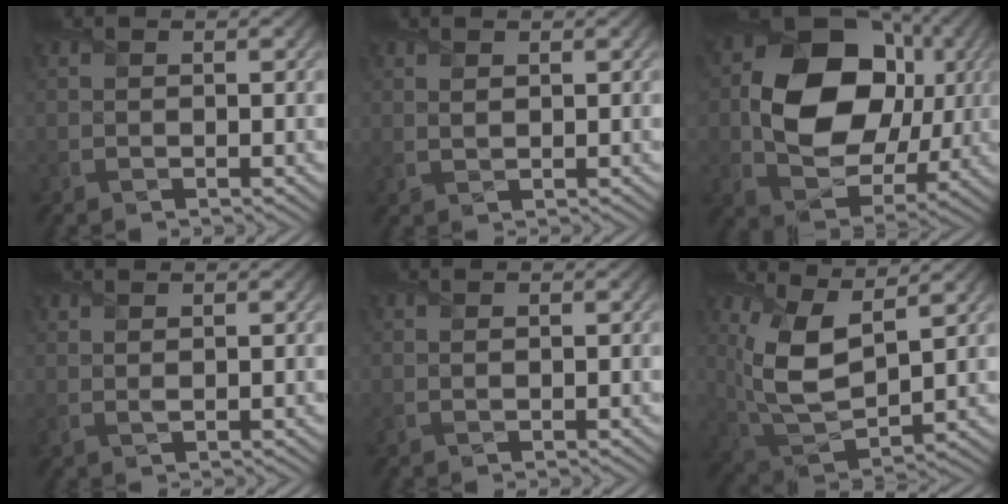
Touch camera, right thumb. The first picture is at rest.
{"total": 1.1, "force": [0.7, 0.5, 0.6], "torque": [-0.019, -0.003, 0.019]}
{"total": 15.3, "force": [1.9, 11.4, 10.0], "torque": [-0.173, -0.009, 0.041]}
{"total": 1.2, "force": [0.8, 0.3, 0.8], "torque": [-0.024, -0.002, 0.021]}
{"total": 0.7, "force": [0.4, 0.3, 0.5], "torque": [-0.012, -0.001, 0.008]}
{"total": 10.5, "force": [4.3, 5.0, 8.2], "torque": [-0.201, -0.009, 0.090]}